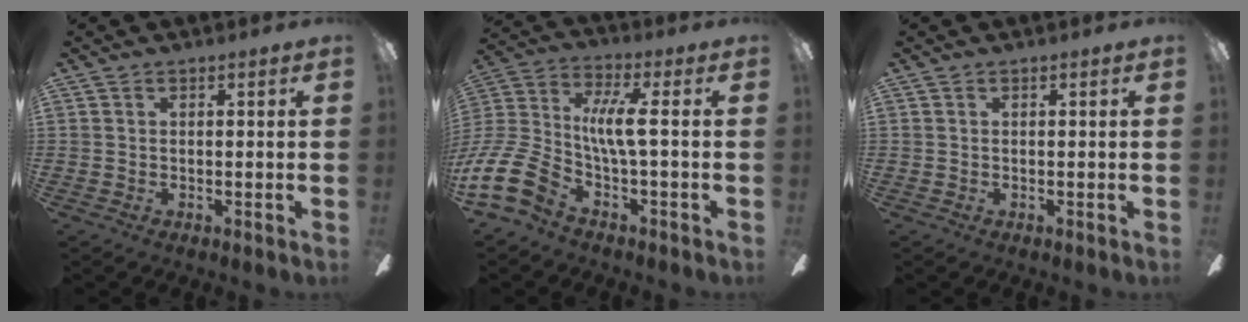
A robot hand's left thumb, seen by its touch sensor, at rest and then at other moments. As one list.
[{"total": 14.8, "force": [-3.7, 6.8, 12.6], "torque": [-0.292, -0.001, -0.069]}, {"total": 0.0}]